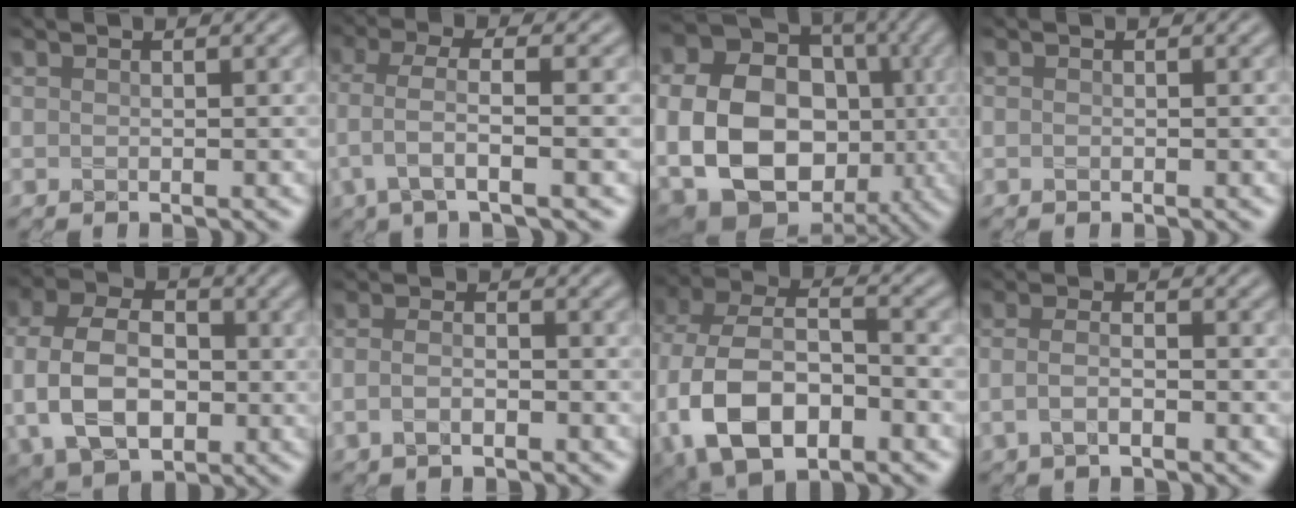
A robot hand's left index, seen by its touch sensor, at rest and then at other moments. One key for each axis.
{"total": 4.3, "fx": -1.0, "fy": 1.1, "fz": 4.1, "tx": -0.089, "ty": 0.009, "tz": -0.021}
{"total": 18.3, "fx": -2.0, "fy": 14.9, "fz": 10.5, "tx": -0.202, "ty": -0.012, "tz": -0.051}
{"total": 0.0}
{"total": 9.6, "fx": -1.0, "fy": 6.8, "fz": 6.8, "tx": -0.145, "ty": 0.003, "tz": -0.029}
{"total": 2.4, "fx": -0.8, "fy": 1.1, "fz": 2.0, "tx": -0.041, "ty": -0.002, "tz": -0.018}
{"total": 13.5, "fx": -3.8, "fy": 8.5, "fz": 9.8, "tx": -0.225, "ty": -0.018, "tz": -0.067}
{"total": 2.8, "fx": -0.8, "fy": 1.2, "fz": 2.4, "tx": -0.050, "ty": -0.003, "tz": -0.020}